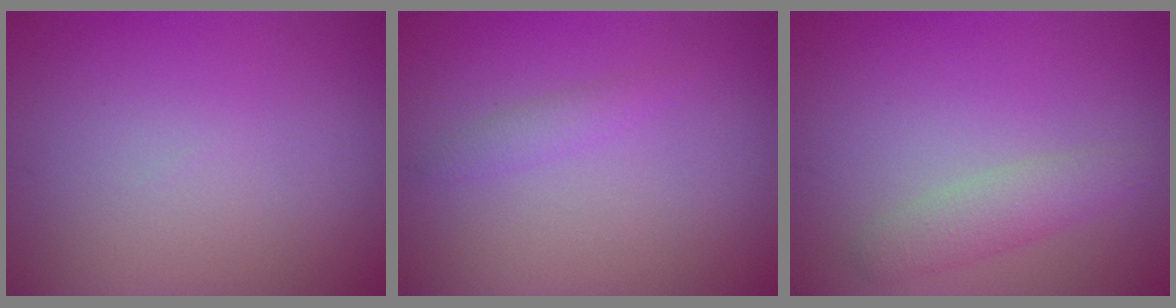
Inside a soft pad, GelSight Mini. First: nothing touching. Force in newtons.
{"total": 1.2, "press": 1.2, "slide": 0.0}
{"total": 2.4, "press": 2.3, "slide": 0.1}